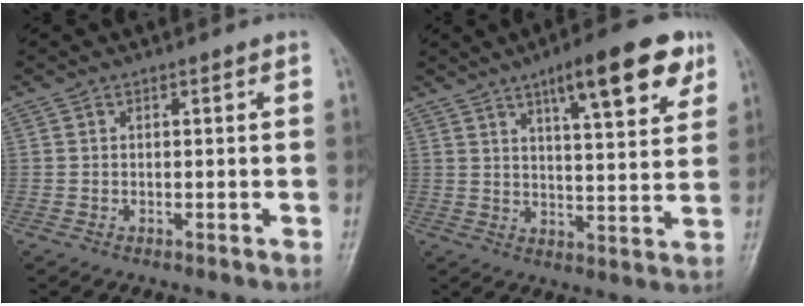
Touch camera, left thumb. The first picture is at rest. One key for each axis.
{"total": 14.4, "fx": 7.9, "fy": 3.9, "fz": 11.3, "tx": -0.138, "ty": -0.027, "tz": 0.112}